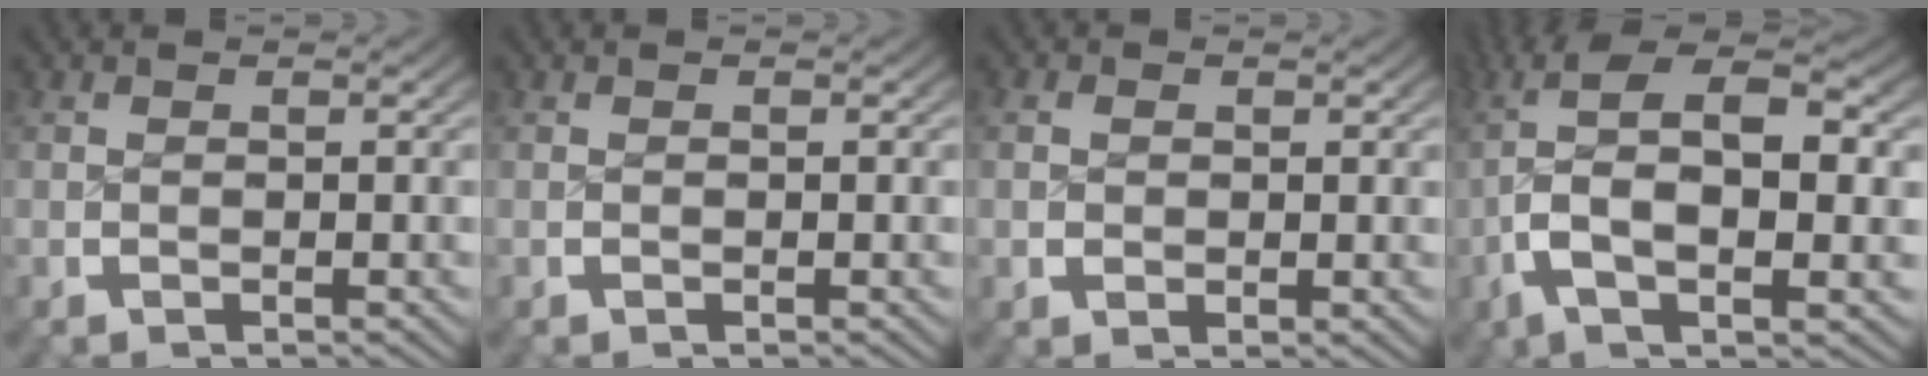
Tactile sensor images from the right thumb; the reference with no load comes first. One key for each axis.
{"total": 0.0}
{"total": 1.7, "fx": 0.3, "fy": 1.3, "fz": 1.0, "tx": -0.021, "ty": -0.007, "tz": 0.010}
{"total": 11.2, "fx": 0.8, "fy": 5.7, "fz": 9.6, "tx": -0.203, "ty": -0.018, "tz": 0.018}